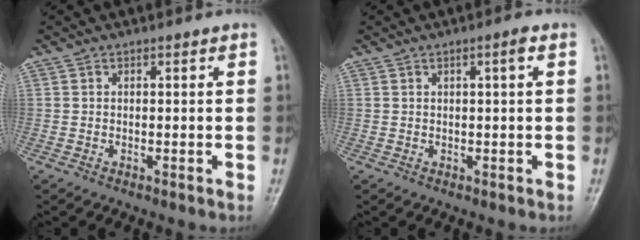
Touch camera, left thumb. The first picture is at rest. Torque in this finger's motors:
{"motor_torque": [-0.15, -0.09, 0.07, 0.00, -0.04]}